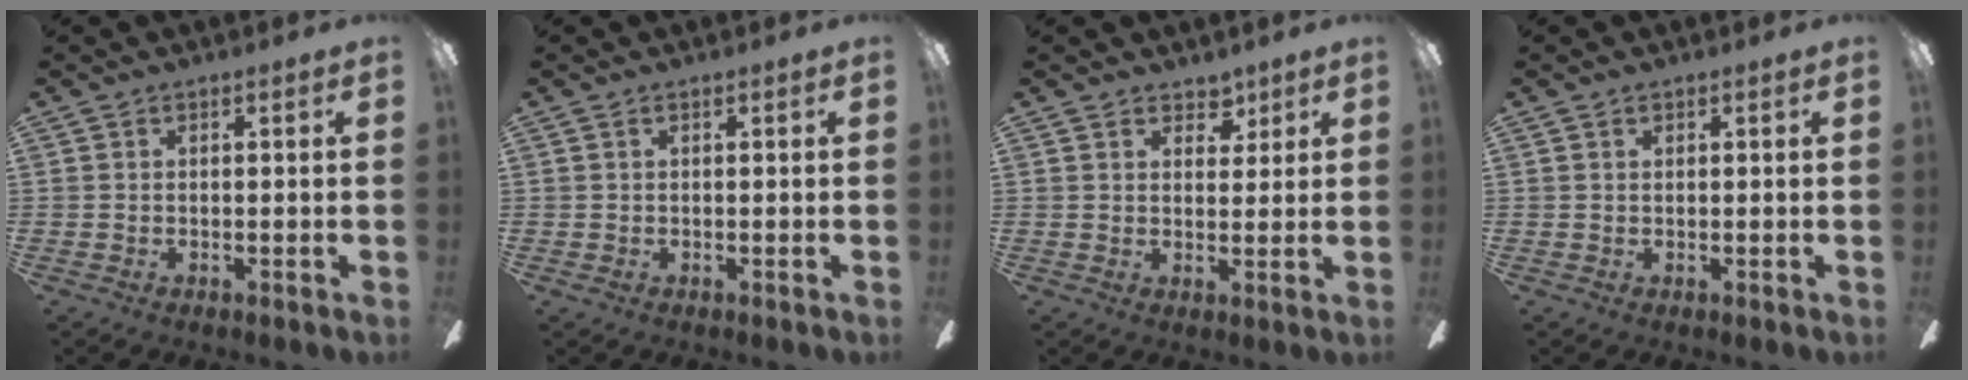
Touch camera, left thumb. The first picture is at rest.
{"total": 0.6, "force": [0.2, 0.3, 0.4], "torque": [-0.009, 0.003, 0.003]}
{"total": 4.3, "force": [3.2, 2.6, 1.2], "torque": [-0.010, -0.014, 0.055]}
{"total": 0.6, "force": [0.3, 0.4, 0.4], "torque": [-0.008, 0.003, 0.005]}